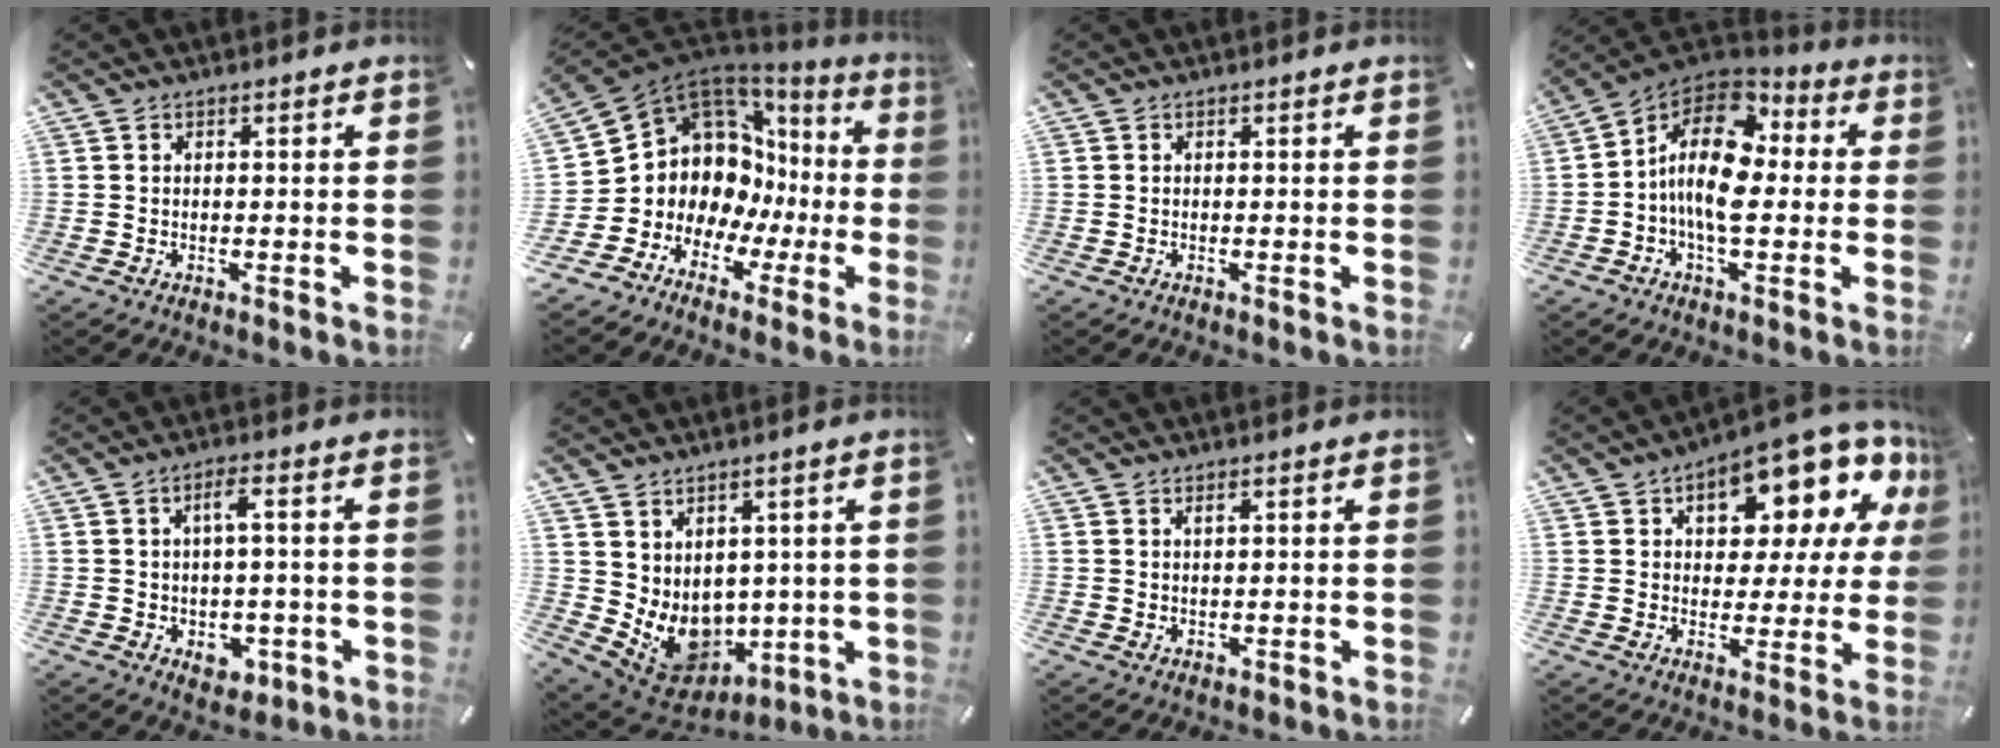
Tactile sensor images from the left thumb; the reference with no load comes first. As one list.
[{"total": 11.2, "force": [3.5, 9.9, 3.9], "torque": [-0.083, -0.069, 0.079]}, {"total": 0.0}, {"total": 15.0, "force": [-0.2, 9.1, 11.9], "torque": [-0.225, -0.002, -0.009]}, {"total": 6.3, "force": [-0.5, 3.6, 5.2], "torque": [-0.085, 0.004, -0.014]}, {"total": 9.4, "force": [0.4, 8.7, 3.5], "torque": [-0.080, -0.033, 0.024]}, {"total": 1.3, "force": [0.8, 0.5, 0.8], "torque": [-0.018, -0.001, 0.014]}, {"total": 14.8, "force": [9.8, 6.8, 8.9], "torque": [-0.118, -0.089, 0.161]}]